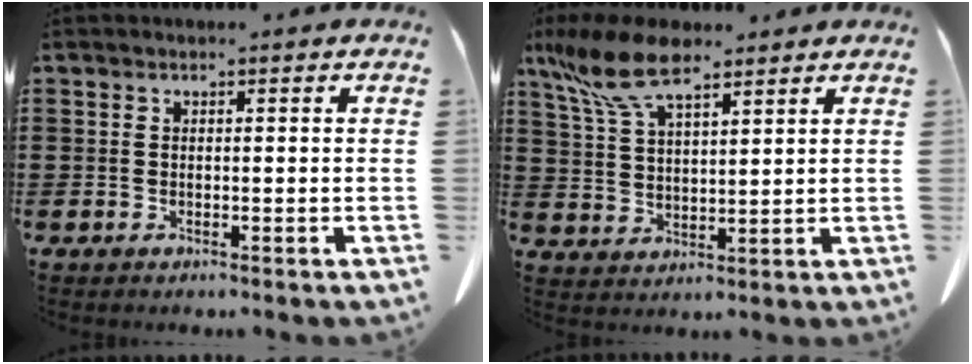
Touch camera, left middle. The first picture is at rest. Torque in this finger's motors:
{"motor_torque": [1.55, 0.59, 0.32, 0.18]}